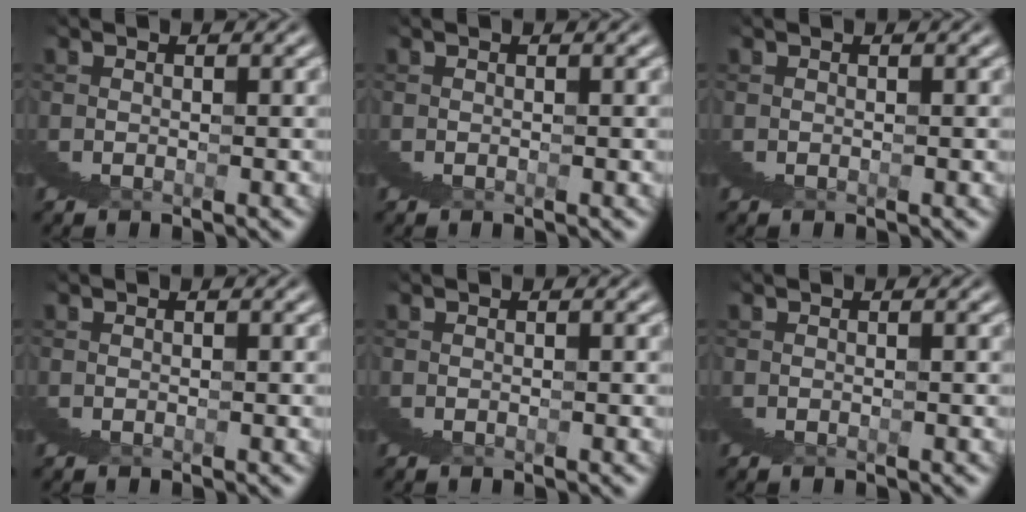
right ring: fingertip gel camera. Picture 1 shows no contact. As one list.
[{"total": 0.0}, {"total": 0.0}, {"total": 0.0}, {"total": 0.0}, {"total": 0.0}]